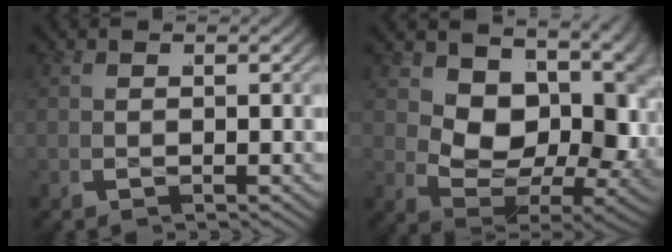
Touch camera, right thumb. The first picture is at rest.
{"total": 15.5, "force": [-0.1, 9.5, 12.3], "torque": [-0.228, -0.057, 0.028]}